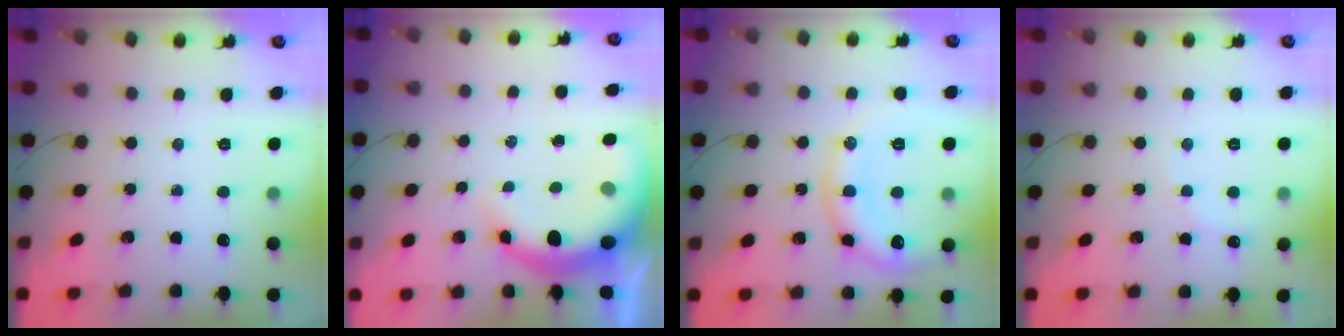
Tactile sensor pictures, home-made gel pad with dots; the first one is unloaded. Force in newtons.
{"total": 8.4, "press": 8.2, "slide": 2.0}
{"total": 14.3, "press": 14.3, "slide": 1.3}
{"total": 6.2, "press": 6.0, "slide": 1.4}